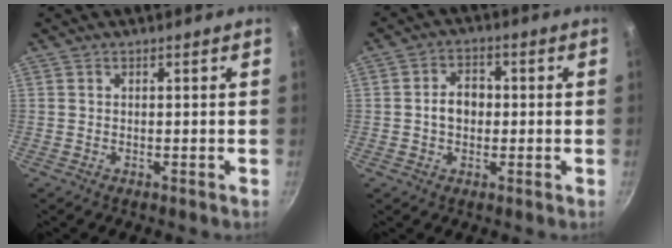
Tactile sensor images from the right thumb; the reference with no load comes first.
{"total": 5.5, "force": [-0.2, 4.2, 3.6], "torque": [-0.034, 0.016, -0.008]}